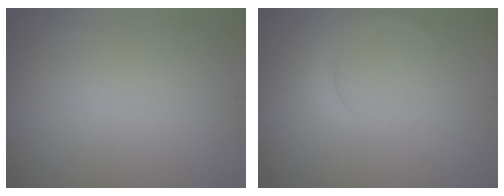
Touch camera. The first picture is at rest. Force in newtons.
{"total": 1.6, "press": 1.6, "slide": 0.1}